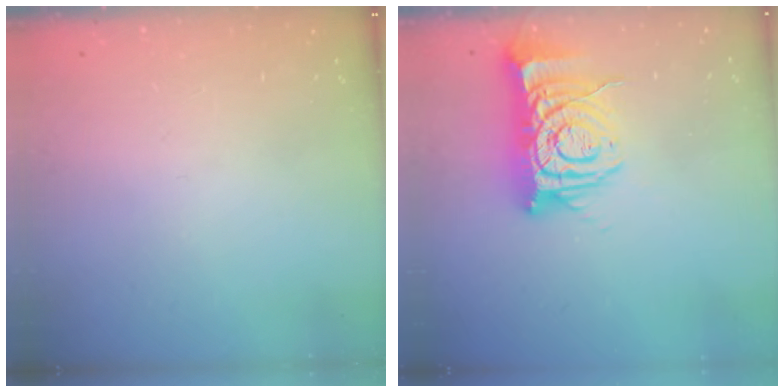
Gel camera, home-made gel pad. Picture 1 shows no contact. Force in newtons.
{"total": 11.5, "press": 11.4, "slide": 1.4}